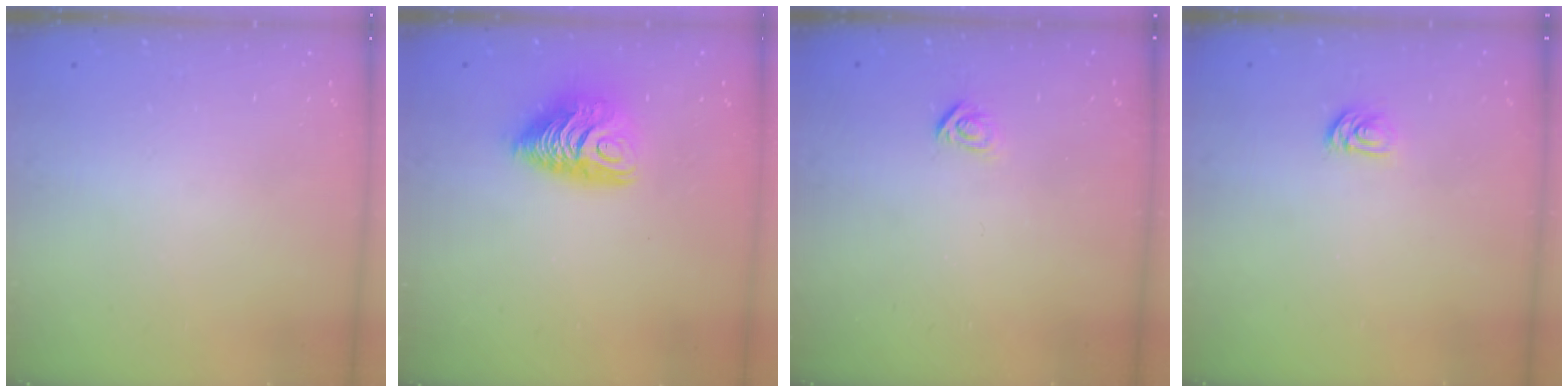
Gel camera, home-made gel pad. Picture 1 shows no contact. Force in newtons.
{"total": 10.2, "press": 10.2, "slide": 0.9}
{"total": 2.6, "press": 2.6, "slide": 0.3}
{"total": 2.6, "press": 2.6, "slide": 0.3}